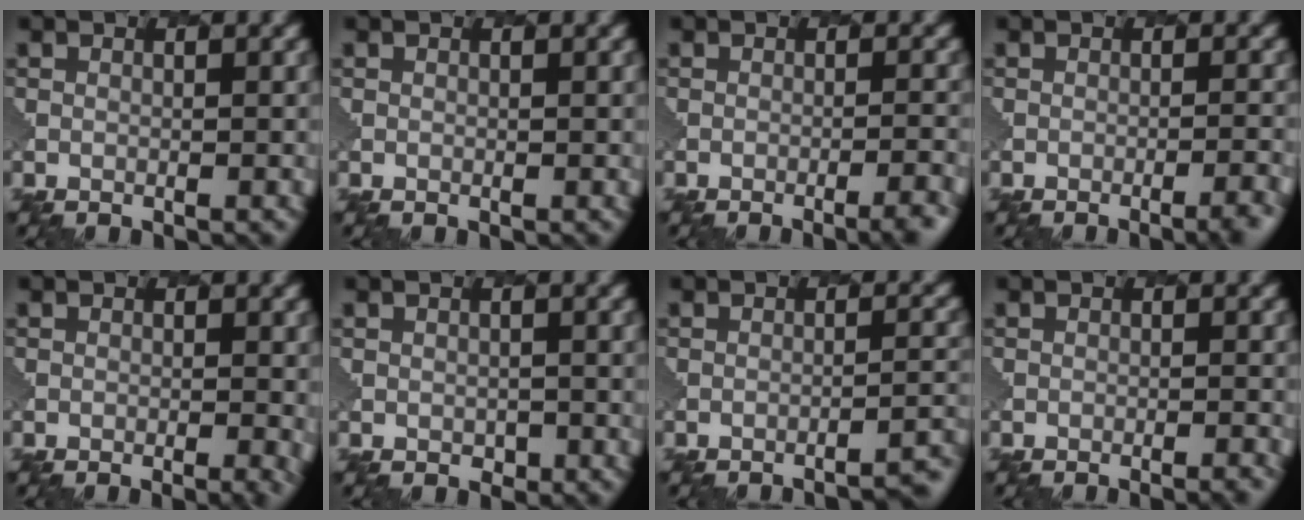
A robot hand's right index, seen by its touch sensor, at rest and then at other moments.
{"total": 0.0}
{"total": 4.3, "force": [-2.9, 1.3, 2.9], "torque": [-0.016, 0.008, -0.035]}
{"total": 3.5, "force": [-2.4, 1.1, 2.4], "torque": [-0.013, 0.011, -0.031]}
{"total": 2.8, "force": [-0.7, 1.3, 2.4], "torque": [-0.009, 0.004, -0.003]}
{"total": 0.8, "force": [-0.1, 0.8, -0.2], "torque": [-0.005, -0.006, -0.004]}
{"total": 4.3, "force": [-4.0, 0.5, 1.7], "torque": [-0.012, 0.016, -0.059]}
{"total": 2.1, "force": [-1.6, 0.5, 1.2], "torque": [-0.005, 0.011, -0.026]}